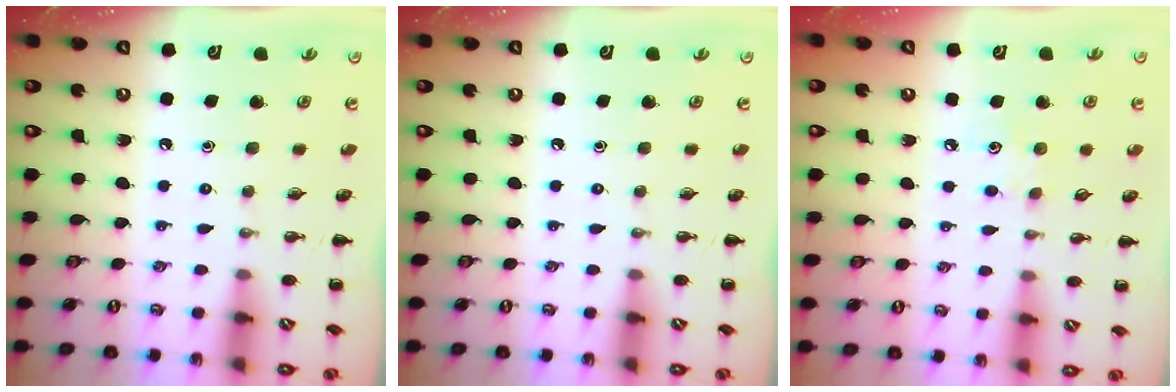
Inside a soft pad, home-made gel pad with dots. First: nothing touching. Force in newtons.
{"total": 0.0}
{"total": 4.5, "press": 4.3, "slide": 1.1}